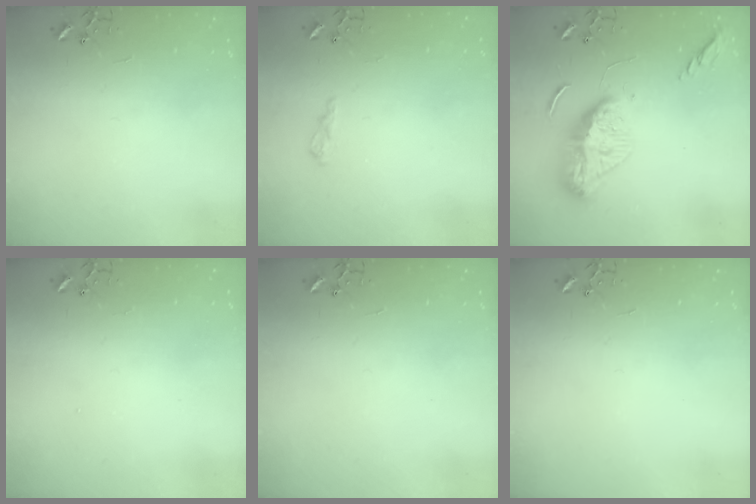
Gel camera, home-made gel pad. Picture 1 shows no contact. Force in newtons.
{"total": 9.8, "press": 9.7, "slide": 1.0}
{"total": 15.6, "press": 15.5, "slide": 1.6}
{"total": 1.3, "press": 1.2, "slide": 0.1}
{"total": 0.0}
{"total": 0.0}